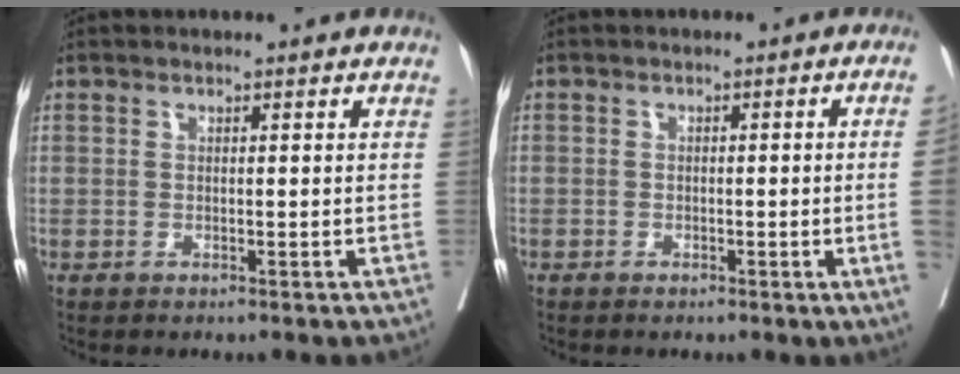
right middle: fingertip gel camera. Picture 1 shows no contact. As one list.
[{"total": 3.4, "force": [-0.6, -0.3, 3.4], "torque": [-0.043, 0.006, -0.008]}]